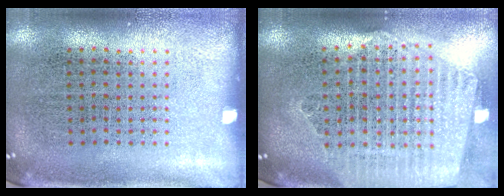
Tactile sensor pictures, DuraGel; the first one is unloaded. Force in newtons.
{"total": 2.5, "press": 2.2, "slide": 1.2}